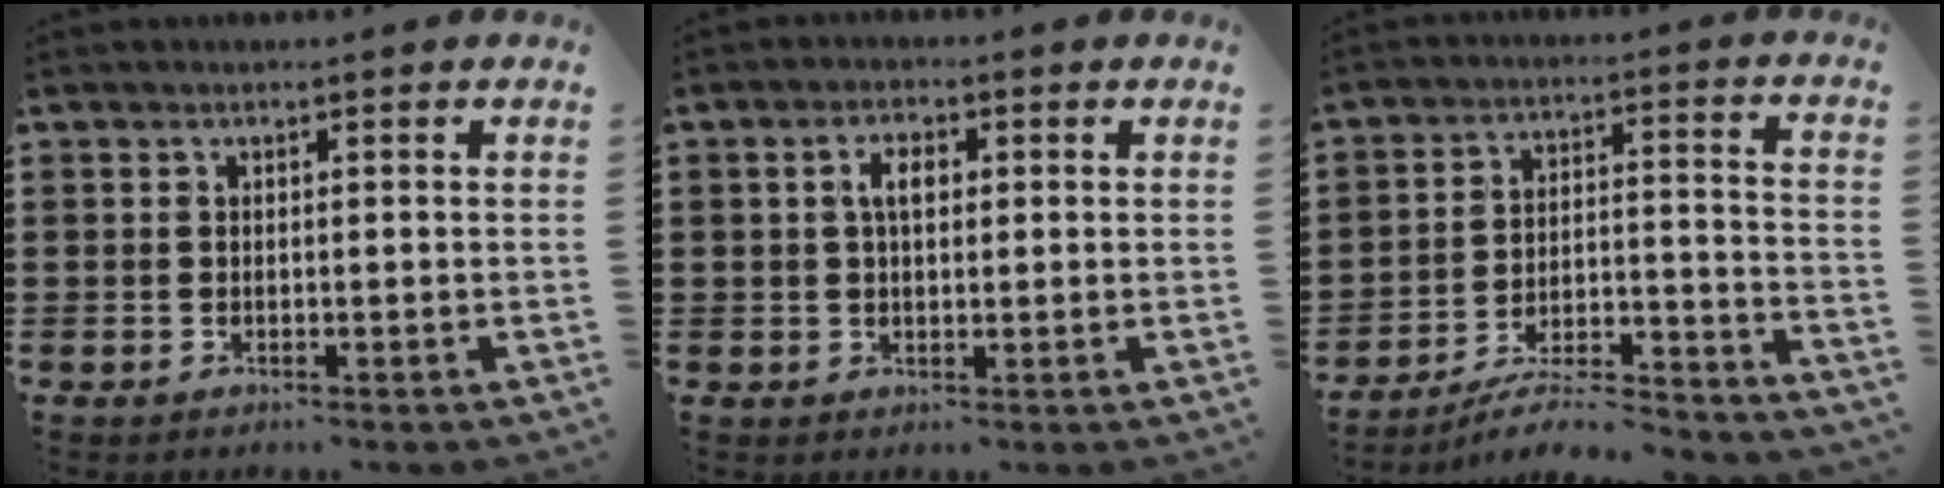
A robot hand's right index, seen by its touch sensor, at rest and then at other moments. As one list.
[{"total": 3.4, "force": [0.6, 1.7, 2.8], "torque": [-0.059, 0.011, 0.008]}, {"total": 5.9, "force": [-5.2, 0.9, 2.6], "torque": [-0.047, -0.008, -0.105]}]